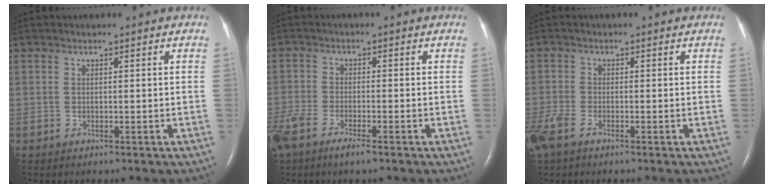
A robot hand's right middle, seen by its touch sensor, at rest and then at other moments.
{"total": 8.4, "force": [-6.0, 2.5, 5.4], "torque": [-0.122, -0.013, -0.107]}
{"total": 4.9, "force": [-3.3, 1.8, 3.1], "torque": [-0.079, -0.010, -0.070]}